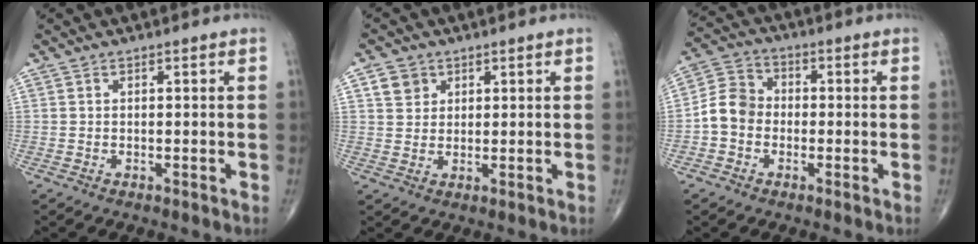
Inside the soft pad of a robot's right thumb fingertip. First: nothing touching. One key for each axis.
{"total": 3.9, "fx": 1.8, "fy": 3.3, "fz": 1.1, "tx": -0.003, "ty": -0.006, "tz": 0.031}
{"total": 7.1, "fx": -1.5, "fy": 6.0, "fz": 3.5, "tx": -0.050, "ty": 0.027, "tz": -0.043}